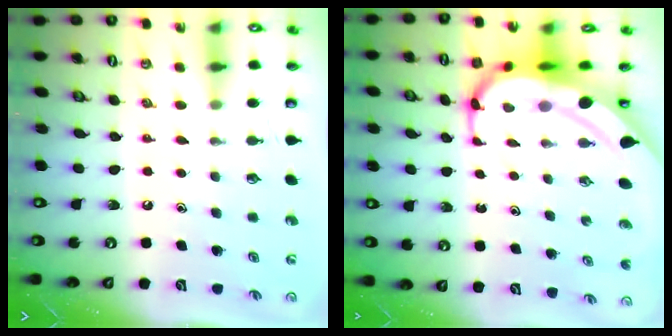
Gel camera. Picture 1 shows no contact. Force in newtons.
{"total": 9.6, "press": 9.6, "slide": 1.2}